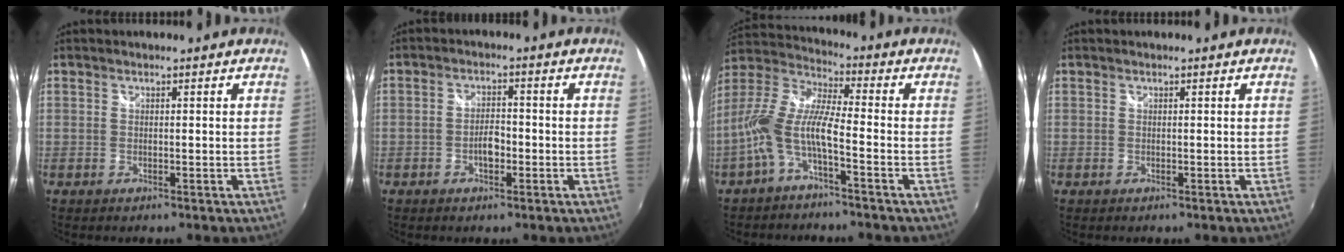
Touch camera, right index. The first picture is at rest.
{"total": 3.6, "force": [-1.5, 1.8, 2.7], "torque": [-0.052, 0.005, -0.026]}
{"total": 9.8, "force": [-3.9, 1.7, 8.8], "torque": [-0.193, 0.006, -0.078]}
{"total": 0.0}